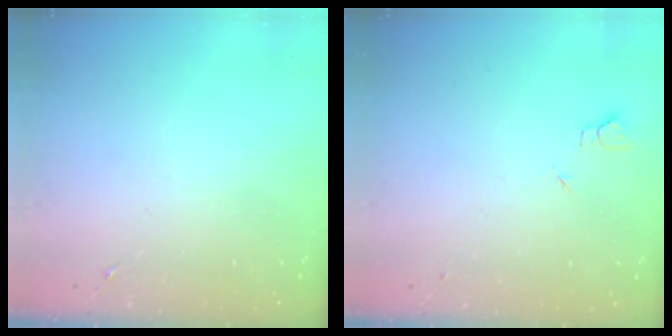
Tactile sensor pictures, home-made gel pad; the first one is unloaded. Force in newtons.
{"total": 2.7, "press": 2.6, "slide": 0.3}